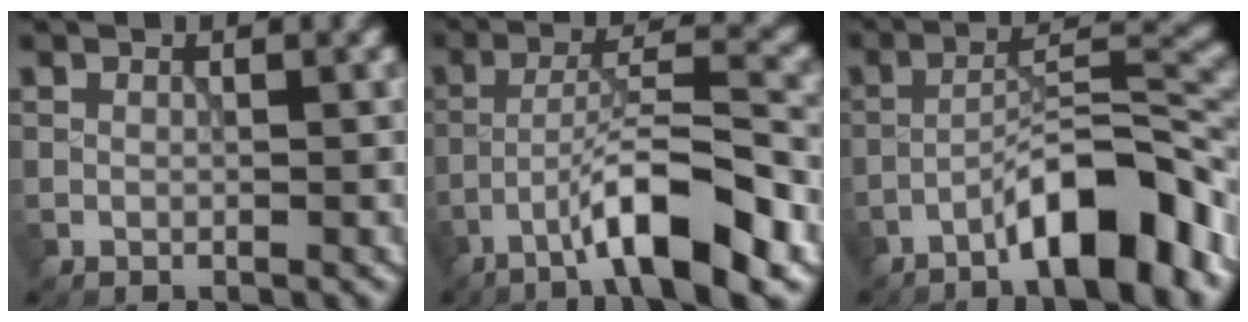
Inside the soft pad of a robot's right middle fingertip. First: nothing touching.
{"total": 8.7, "force": [-4.9, 1.3, 7.1], "torque": [-0.115, 0.021, -0.083]}
{"total": 8.3, "force": [-5.1, 1.7, 6.4], "torque": [-0.099, 0.021, -0.086]}